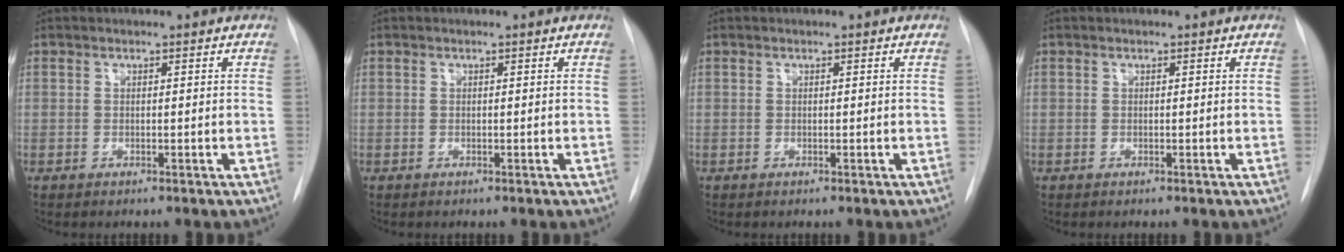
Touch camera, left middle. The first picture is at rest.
{"total": 0.0}
{"total": 0.0}
{"total": 0.0}